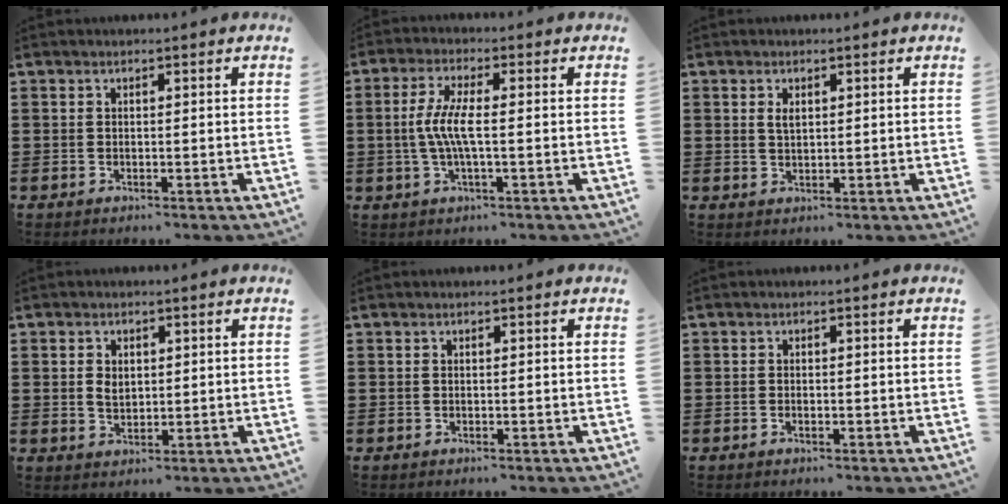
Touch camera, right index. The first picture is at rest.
{"total": 5.6, "force": [-0.6, 1.1, 5.5], "torque": [-0.127, -0.009, -0.023]}
{"total": 1.7, "force": [0.6, 0.8, 1.3], "torque": [-0.029, 0.005, 0.010]}
{"total": 2.5, "force": [0.4, 1.8, 1.8], "torque": [-0.039, 0.007, 0.007]}
{"total": 0.0}
{"total": 0.6, "force": [-0.3, 0.2, 0.5], "torque": [-0.010, -0.005, -0.004]}